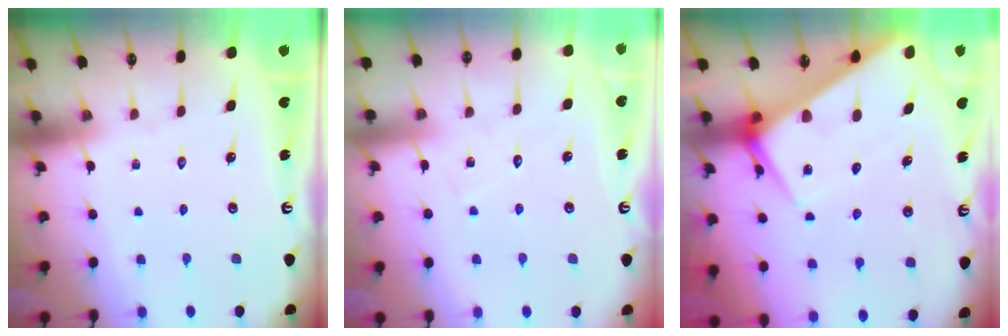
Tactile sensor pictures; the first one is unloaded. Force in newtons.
{"total": 4.4, "press": 4.4, "slide": 0.4}
{"total": 7.7, "press": 7.6, "slide": 0.7}